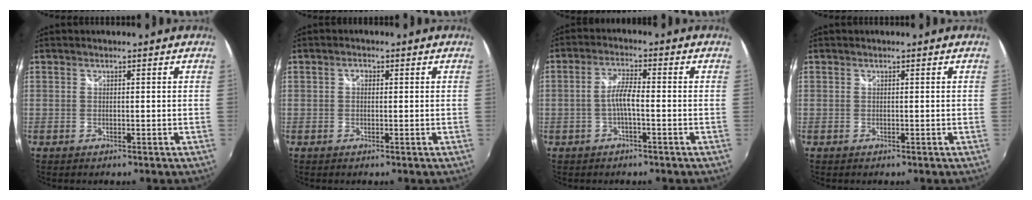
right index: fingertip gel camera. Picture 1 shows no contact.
{"total": 1.3, "force": [0.1, 1.0, 0.8], "torque": [-0.013, 0.005, -0.002]}
{"total": 3.9, "force": [-1.3, 0.6, 3.7], "torque": [-0.076, 0.008, -0.026]}
{"total": 0.0}